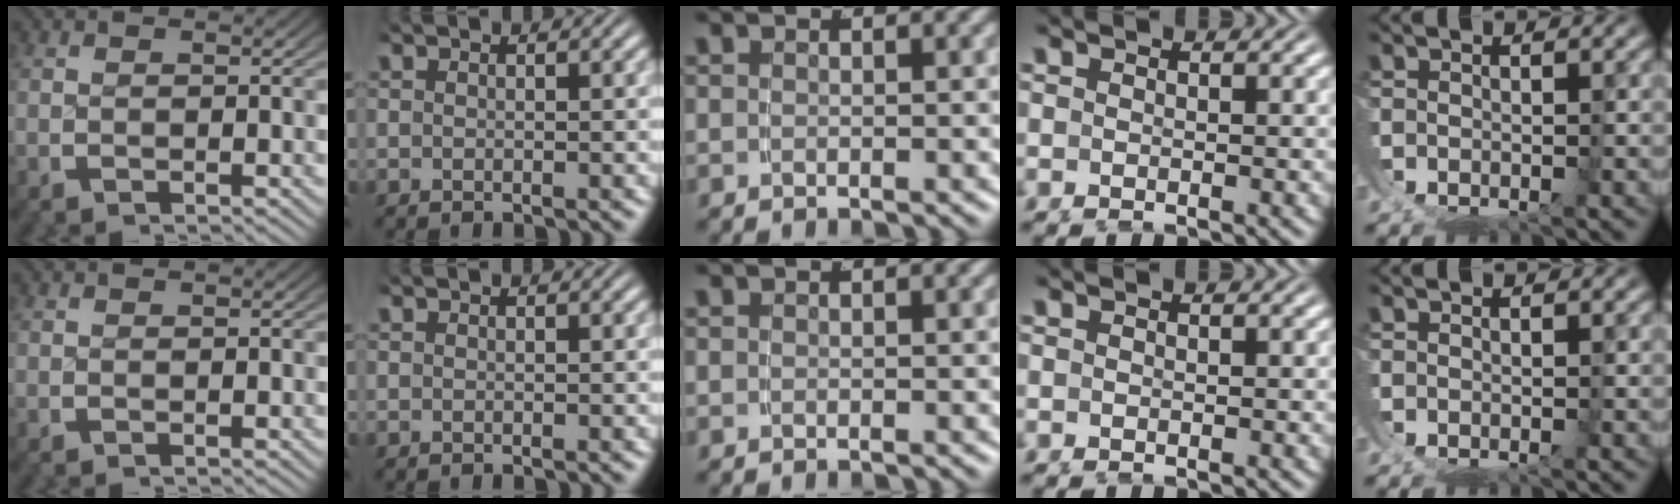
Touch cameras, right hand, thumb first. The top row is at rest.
{}